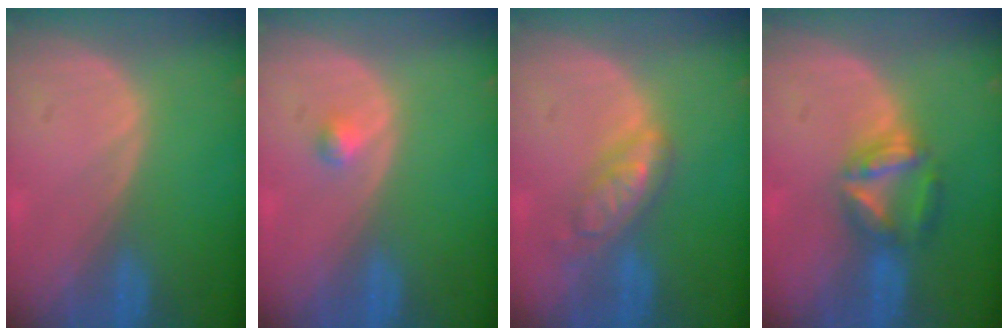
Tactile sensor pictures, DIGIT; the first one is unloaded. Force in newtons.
{"total": 1.1, "press": 1.1, "slide": 0.1}
{"total": 5.9, "press": 5.2, "slide": 2.9}
{"total": 5.6, "press": 5.6, "slide": 0.2}